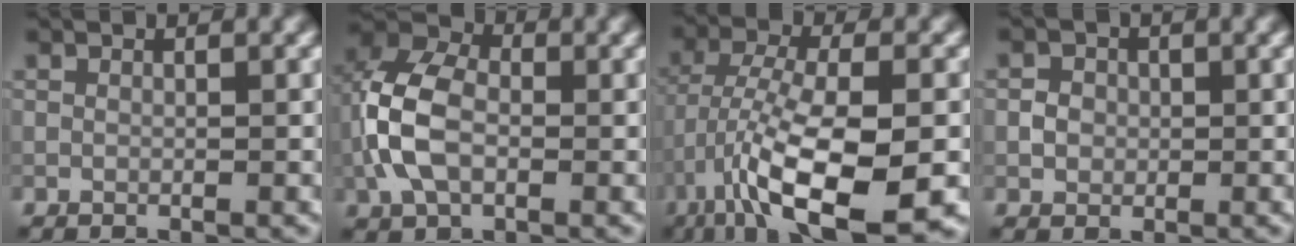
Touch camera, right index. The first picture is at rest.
{"total": 7.2, "force": [-1.0, 4.7, 5.4], "torque": [-0.130, 0.010, -0.032]}
{"total": 11.8, "force": [-5.1, 3.9, 9.8], "torque": [-0.183, -0.005, -0.091]}
{"total": 1.5, "force": [-0.1, 1.4, 0.5], "torque": [-0.003, -0.003, -0.004]}